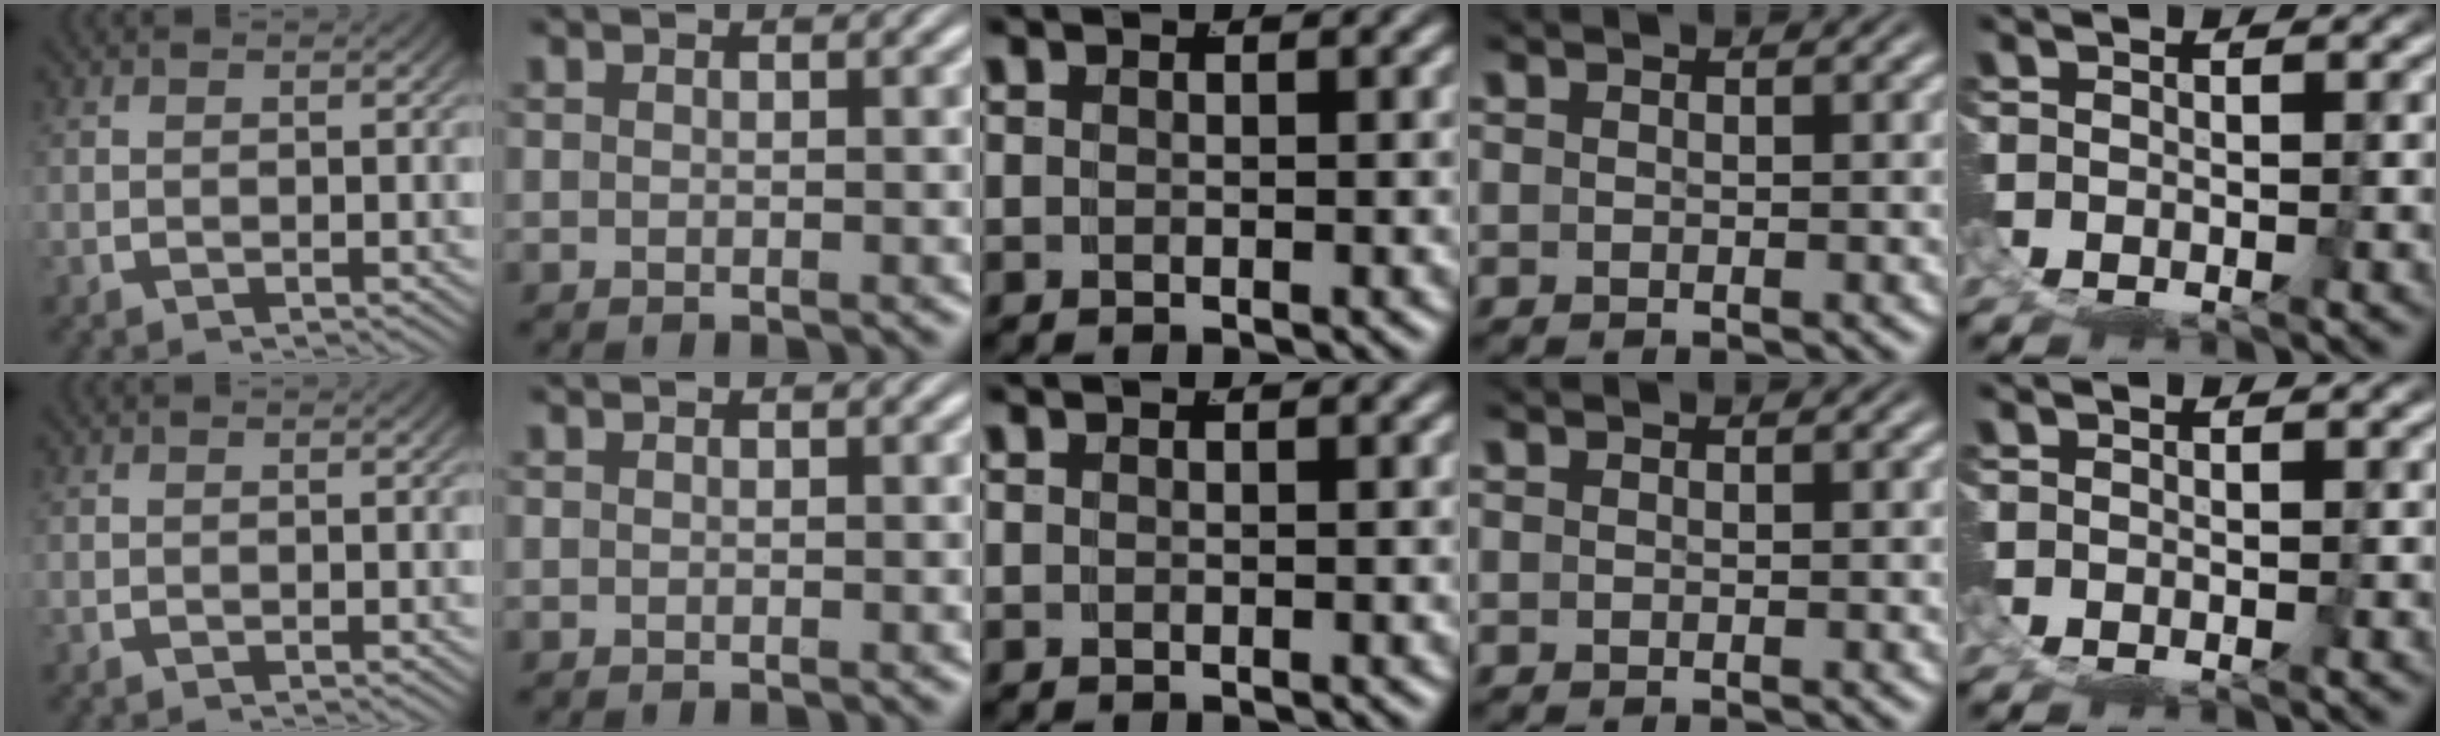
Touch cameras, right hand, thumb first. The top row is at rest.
{}